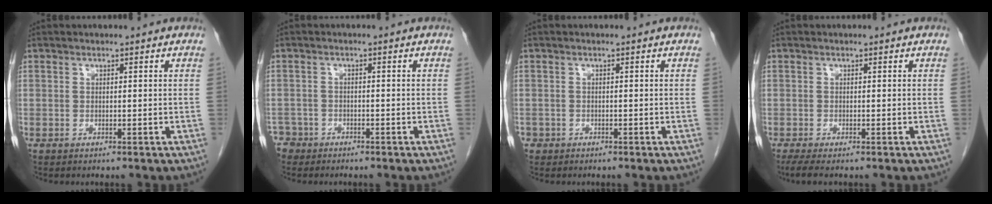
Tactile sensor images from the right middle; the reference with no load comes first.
{"total": 2.8, "force": [-2.3, 1.6, -0.6], "torque": [0.006, 0.005, -0.045]}
{"total": 1.0, "force": [-0.6, 0.8, 0.1], "torque": [-0.008, 0.002, -0.009]}
{"total": 2.6, "force": [-1.8, 0.5, 1.7], "torque": [-0.033, -0.010, -0.030]}